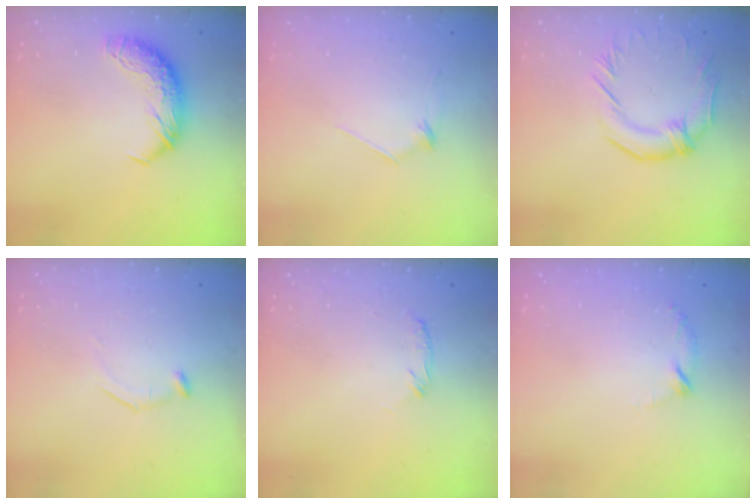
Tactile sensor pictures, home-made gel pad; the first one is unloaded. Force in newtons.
{"total": 8.3, "press": 8.2, "slide": 0.5}
{"total": 1.1, "press": 0.5, "slide": 1.0}
{"total": 7.4, "press": 7.4, "slide": 0.8}
{"total": 6.6, "press": 6.5, "slide": 1.1}
{"total": 7.0, "press": 6.9, "slide": 0.9}